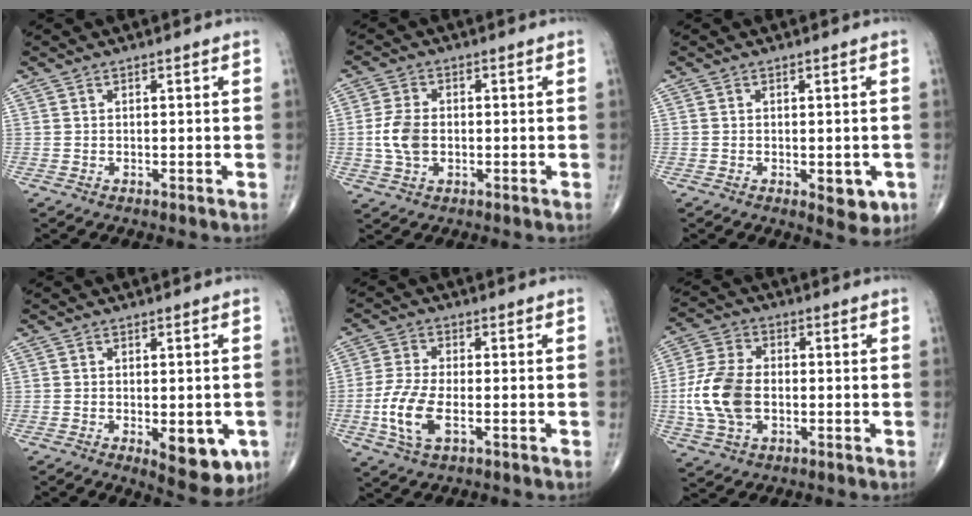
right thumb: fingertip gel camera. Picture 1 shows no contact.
{"total": 6.1, "force": [-0.6, 4.0, 4.6], "torque": [-0.095, 0.005, -0.011]}
{"total": 4.8, "force": [-1.4, 2.5, 3.9], "torque": [-0.030, -0.006, -0.013]}
{"total": 9.4, "force": [-2.9, 4.2, 7.9], "torque": [-0.079, -0.009, -0.030]}
{"total": 8.7, "force": [-2.4, 4.1, 7.4], "torque": [-0.172, 0.004, -0.047]}
{"total": 12.1, "force": [-1.5, 7.7, 9.2], "torque": [-0.191, 0.012, -0.031]}